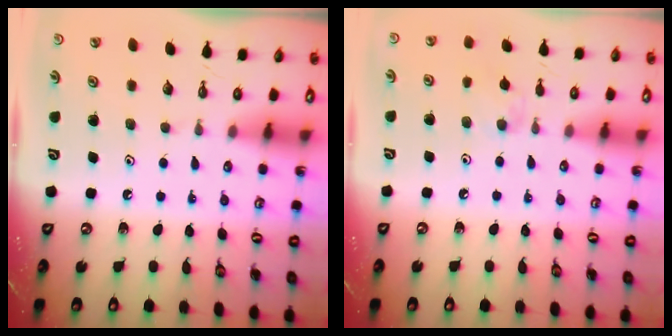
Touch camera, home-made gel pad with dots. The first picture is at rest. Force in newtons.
{"total": 6.3, "press": 6.3, "slide": 0.8}